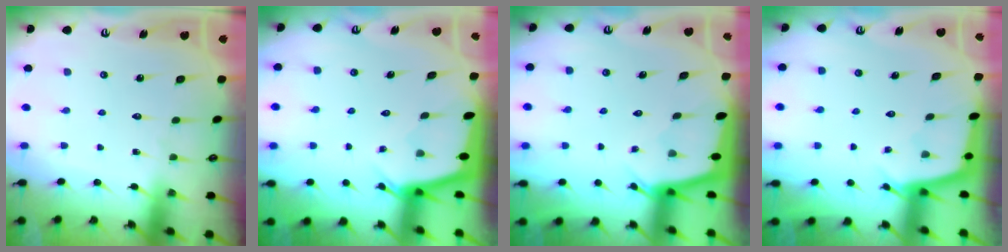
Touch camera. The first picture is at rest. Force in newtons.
{"total": 2.3, "press": 2.3, "slide": 0.2}
{"total": 1.9, "press": 1.9, "slide": 0.2}
{"total": 2.5, "press": 2.4, "slide": 0.3}